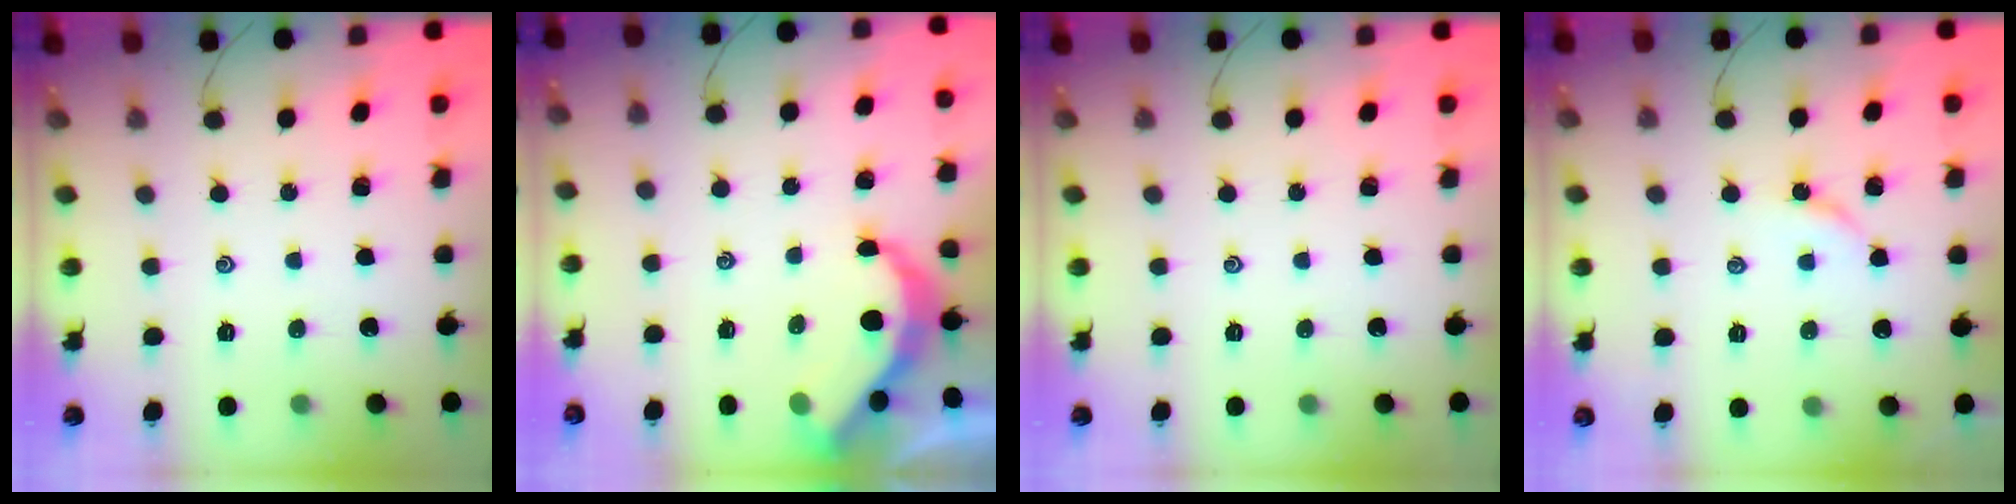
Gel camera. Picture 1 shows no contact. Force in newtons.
{"total": 5.1, "press": 5.1, "slide": 0.6}
{"total": 0.0}
{"total": 3.0, "press": 2.9, "slide": 0.3}